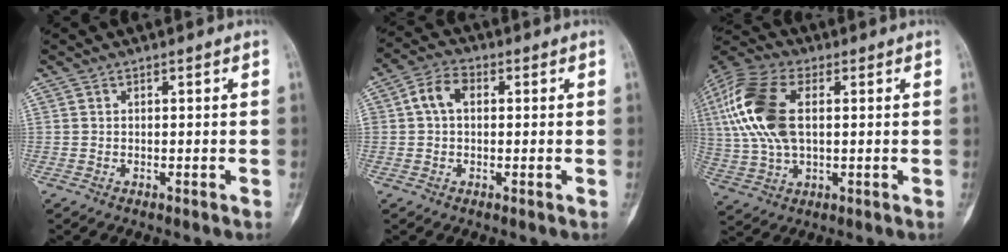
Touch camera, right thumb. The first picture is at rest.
{"total": 5.8, "force": [0.9, 4.0, 4.1], "torque": [-0.074, 0.019, 0.012]}
{"total": 17.9, "force": [3.3, 9.8, 14.6], "torque": [-0.331, 0.012, 0.058]}